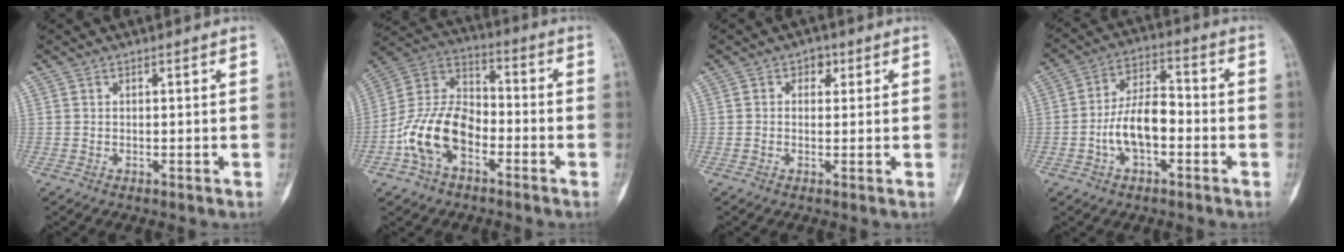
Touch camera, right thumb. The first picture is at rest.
{"total": 14.2, "force": [-5.3, 8.7, 9.8], "torque": [-0.183, 0.050, -0.105]}
{"total": 2.1, "force": [0.8, 1.6, 1.1], "torque": [0.000, 0.002, 0.005]}
{"total": 10.0, "force": [-2.6, 5.2, 8.2], "torque": [-0.144, 0.037, -0.053]}